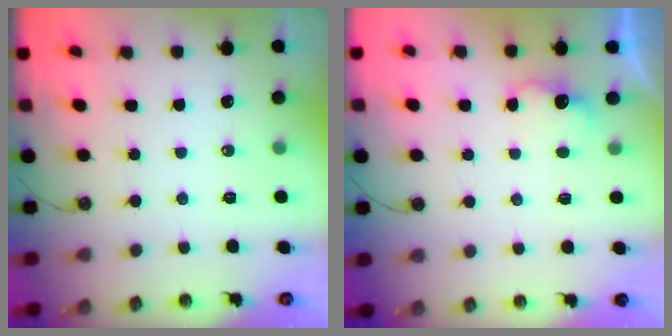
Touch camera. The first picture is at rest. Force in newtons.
{"total": 4.1, "press": 4.0, "slide": 0.8}